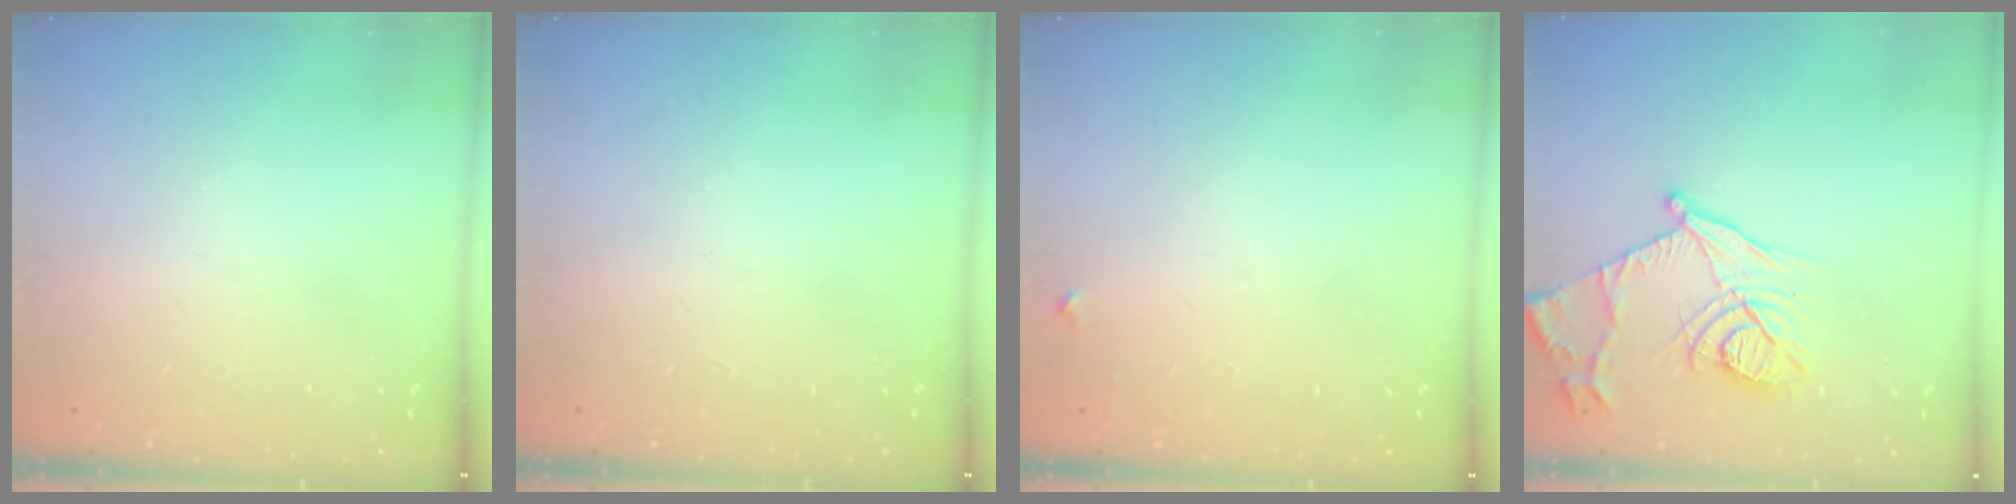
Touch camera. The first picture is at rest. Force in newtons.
{"total": 0.0}
{"total": 4.1, "press": 4.1, "slide": 0.6}
{"total": 16.2, "press": 16.2, "slide": 1.4}